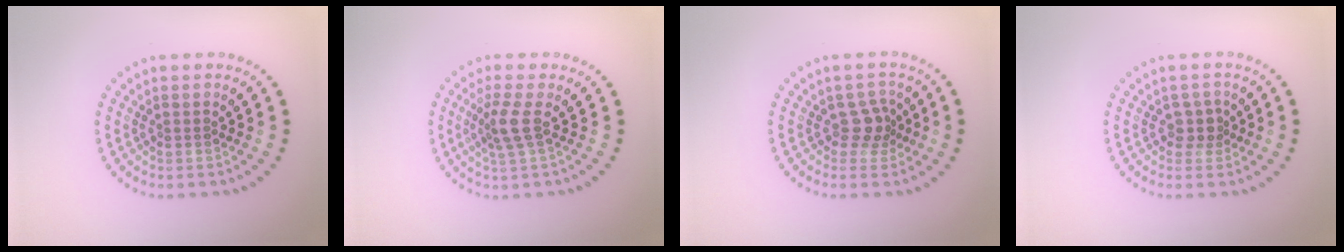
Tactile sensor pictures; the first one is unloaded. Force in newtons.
{"total": 2.4, "press": 1.9, "slide": 1.6}
{"total": 2.0, "press": 1.6, "slide": 1.3}
{"total": 1.8, "press": 1.4, "slide": 1.1}